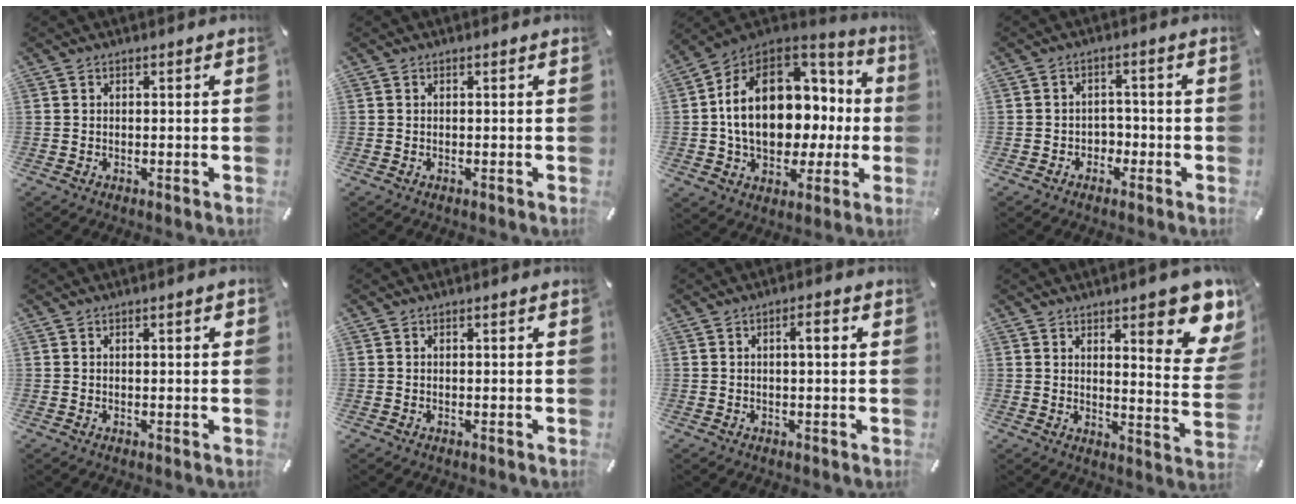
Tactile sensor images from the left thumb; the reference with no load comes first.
{"total": 0.0}
{"total": 22.3, "force": [1.5, 16.0, 15.4], "torque": [-0.265, -0.003, 0.034]}
{"total": 4.3, "force": [-1.3, 4.0, 0.8], "torque": [-0.021, 0.009, -0.025]}
{"total": 1.4, "force": [0.4, 0.3, 1.4], "torque": [-0.018, 0.000, 0.003]}
{"total": 0.0}
{"total": 3.3, "force": [0.6, 0.7, 3.2], "torque": [-0.053, 0.002, 0.006]}
{"total": 14.8, "force": [8.5, 3.9, 11.4], "torque": [-0.139, -0.063, 0.134]}